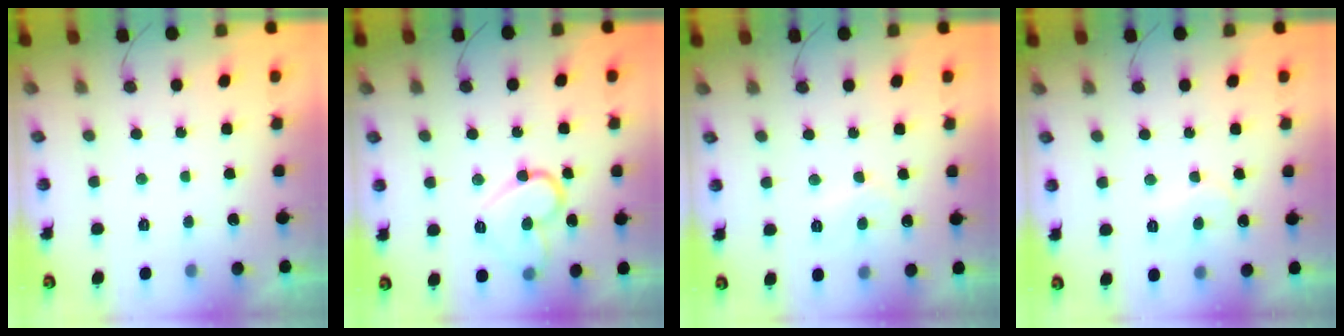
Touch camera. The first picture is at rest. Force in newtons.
{"total": 12.4, "press": 12.4, "slide": 0.8}
{"total": 5.5, "press": 5.5, "slide": 0.6}
{"total": 6.5, "press": 6.5, "slide": 0.5}